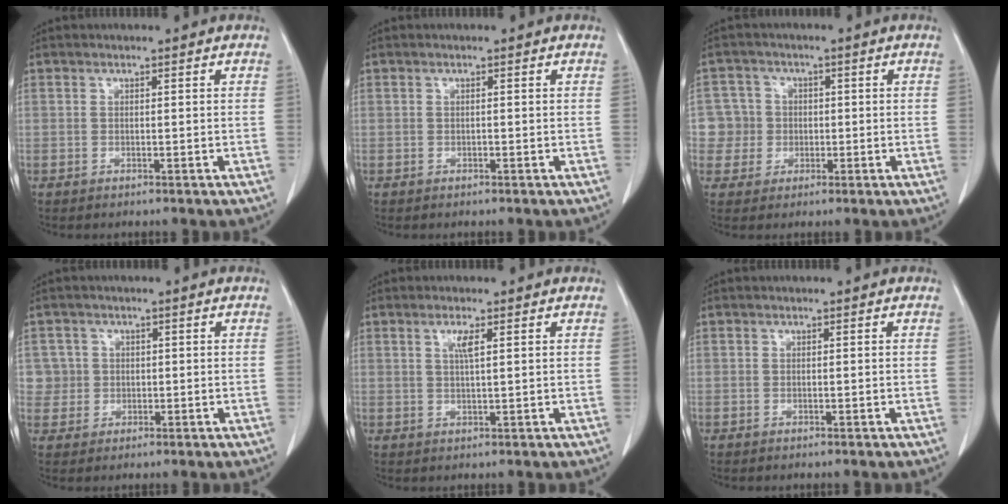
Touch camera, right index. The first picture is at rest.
{"total": 0.0}
{"total": 4.9, "force": [-0.5, 4.8, -0.2], "torque": [0.015, 0.018, -0.008]}
{"total": 3.2, "force": [0.3, 3.2, -0.4], "torque": [0.024, 0.008, 0.004]}
{"total": 2.3, "force": [0.9, 0.0, 2.1], "torque": [-0.046, 0.000, 0.019]}
{"total": 0.0}